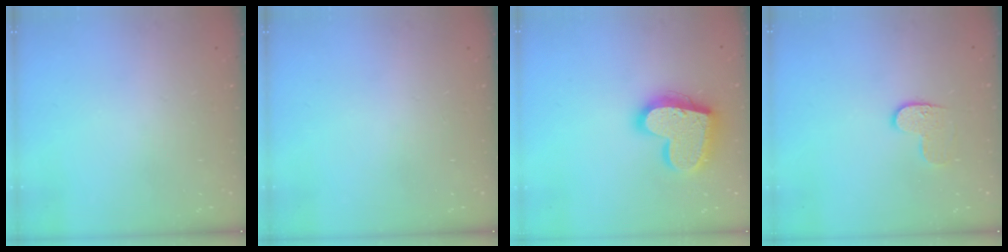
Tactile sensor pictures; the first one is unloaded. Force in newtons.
{"total": 0.0}
{"total": 19.0, "press": 18.9, "slide": 1.6}
{"total": 6.2, "press": 6.2, "slide": 0.3}